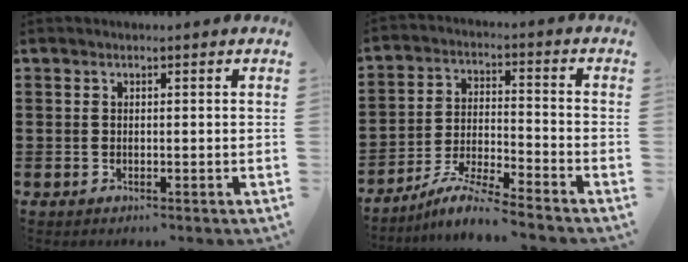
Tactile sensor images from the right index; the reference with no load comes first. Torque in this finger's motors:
{"motor_torque": [-0.04, 0.07, 0.04, -0.01]}